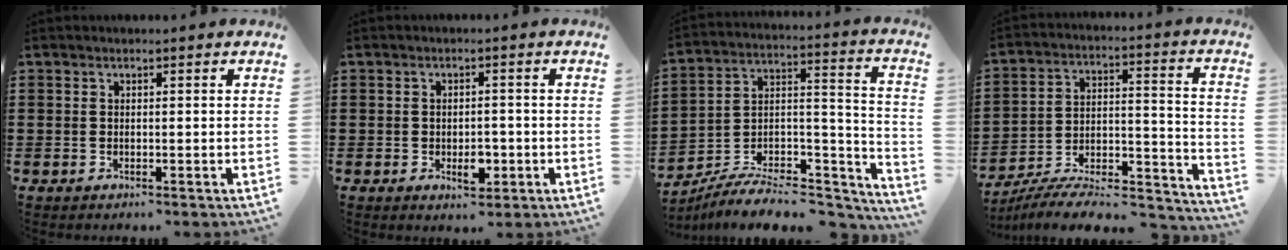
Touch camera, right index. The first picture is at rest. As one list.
[{"total": 3.9, "force": [-1.2, 2.1, 3.1], "torque": [-0.044, 0.001, -0.020]}, {"total": 7.7, "force": [-6.7, 2.1, 3.1], "torque": [-0.041, 0.013, -0.129]}, {"total": 8.2, "force": [-7.2, 1.8, 3.4], "torque": [-0.048, 0.007, -0.138]}]